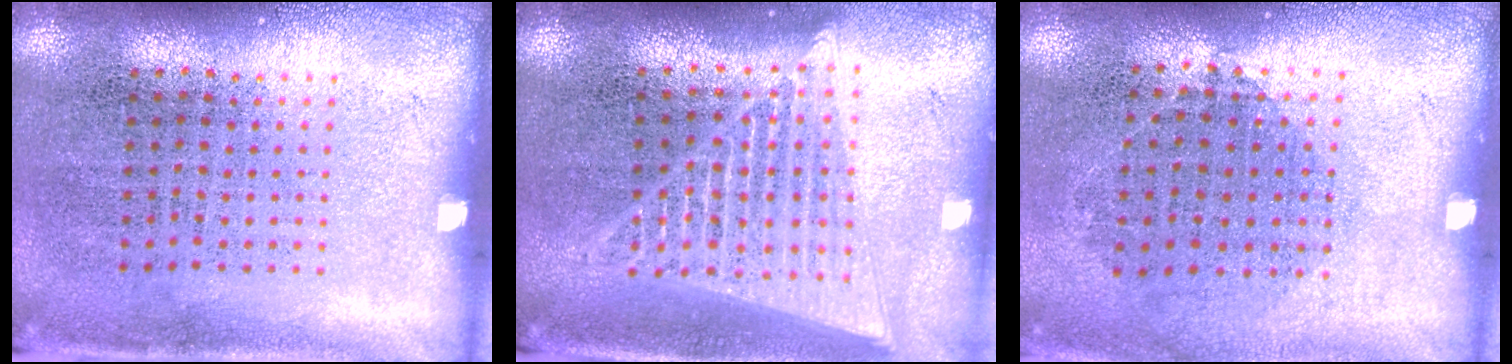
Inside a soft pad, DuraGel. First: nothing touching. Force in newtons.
{"total": 1.8, "press": 1.6, "slide": 0.9}
{"total": 0.9, "press": 0.8, "slide": 0.5}